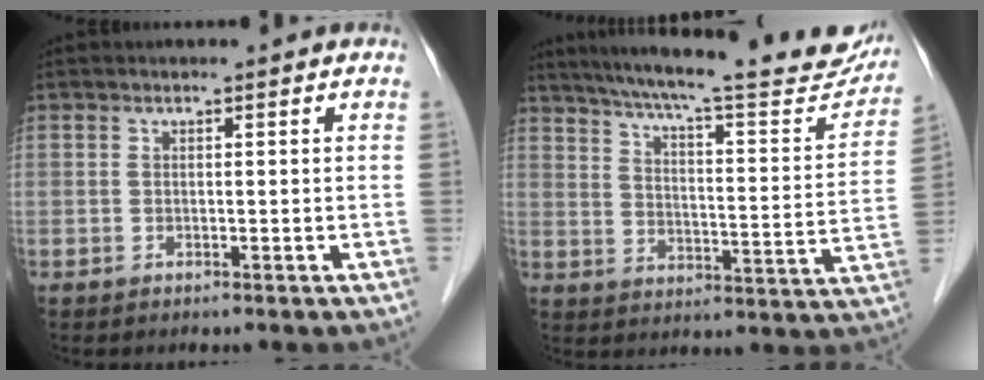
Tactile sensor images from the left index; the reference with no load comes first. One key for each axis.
{"total": 26.0, "fx": 22.7, "fy": 4.1, "fz": 11.9, "tx": -0.181, "ty": -0.033, "tz": 0.289}